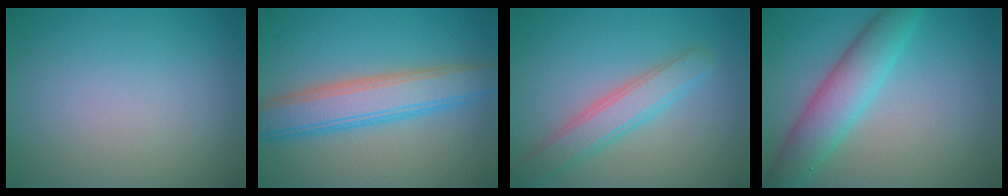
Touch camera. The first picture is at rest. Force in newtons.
{"total": 5.9, "press": 5.9, "slide": 0.4}
{"total": 3.7, "press": 3.7, "slide": 0.2}
{"total": 5.4, "press": 5.3, "slide": 0.1}